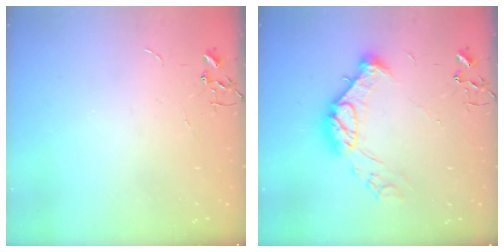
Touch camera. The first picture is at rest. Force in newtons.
{"total": 14.4, "press": 14.4, "slide": 0.9}